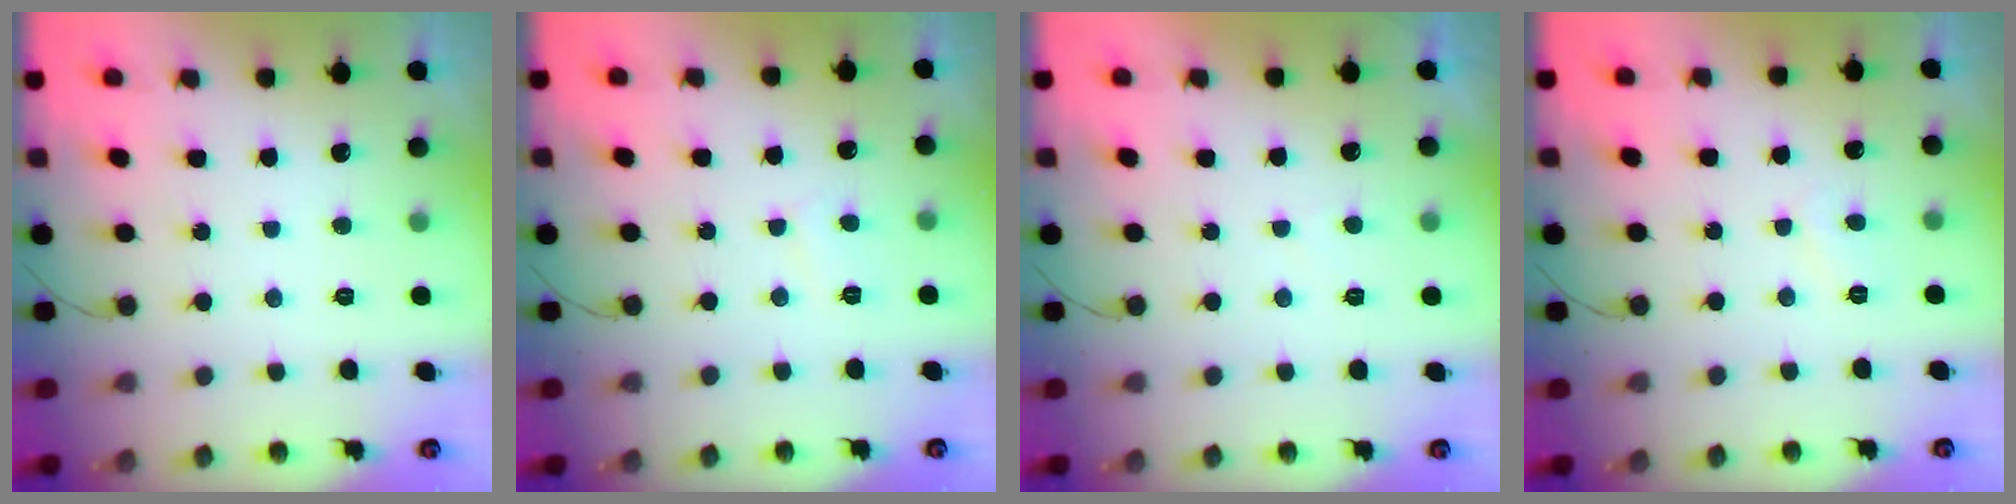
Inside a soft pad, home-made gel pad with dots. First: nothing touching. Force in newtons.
{"total": 2.9, "press": 2.9, "slide": 0.3}
{"total": 1.7, "press": 1.6, "slide": 0.5}
{"total": 3.0, "press": 2.9, "slide": 0.3}